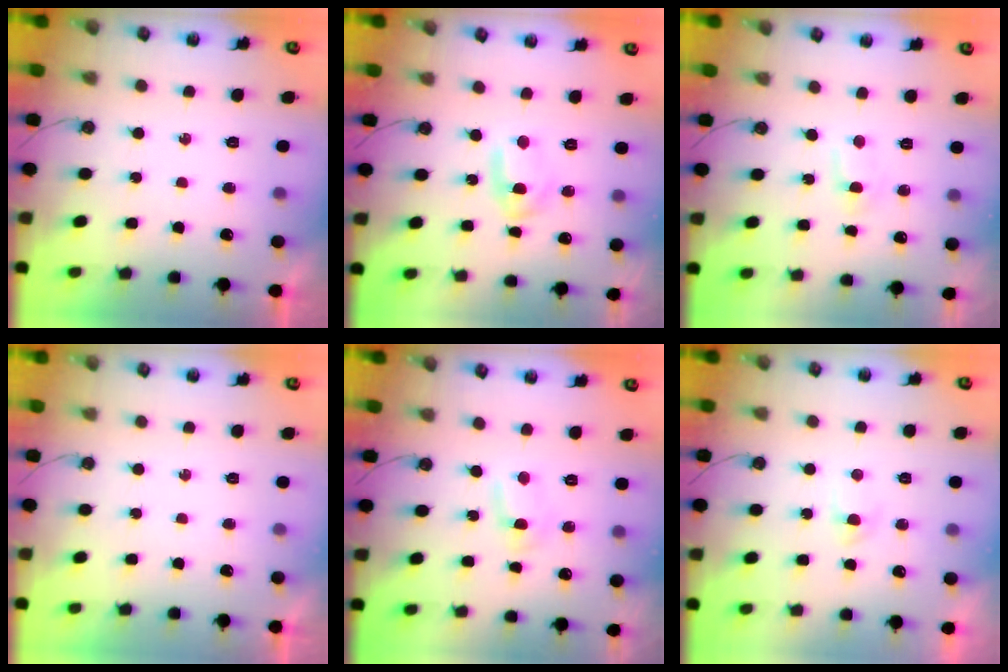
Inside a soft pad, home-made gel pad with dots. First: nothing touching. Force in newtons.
{"total": 14.7, "press": 3.9, "slide": 14.2}
{"total": 1.0, "press": 0.9, "slide": 0.6}
{"total": 0.0}
{"total": 2.1, "press": 2.1, "slide": 0.3}
{"total": 3.8, "press": 3.7, "slide": 0.6}